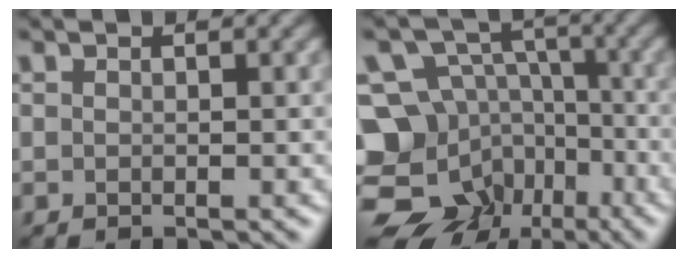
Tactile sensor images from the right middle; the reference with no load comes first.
{"total": 14.4, "force": [-7.1, 11.5, 4.8], "torque": [-0.105, -0.019, -0.117]}